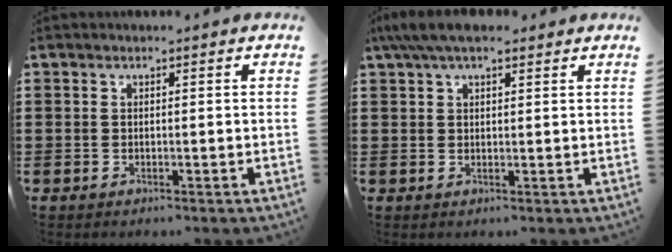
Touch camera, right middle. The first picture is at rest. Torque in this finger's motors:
{"motor_torque": [0.99, -0.22, 1.05, 0.13]}